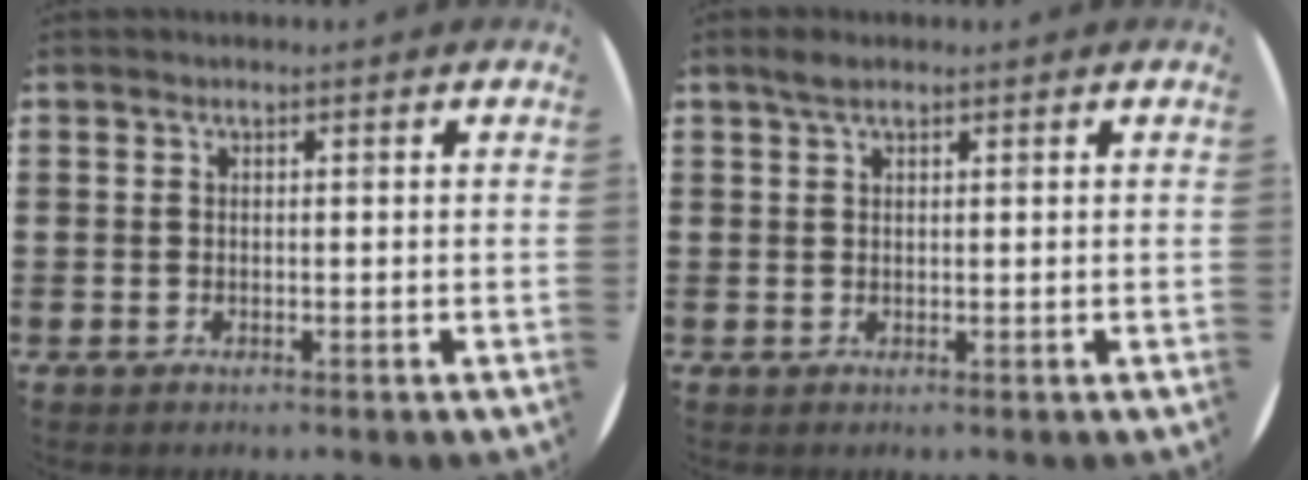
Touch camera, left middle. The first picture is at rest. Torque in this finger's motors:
{"motor_torque": [0.71, -0.42, 0.03, 0.01]}